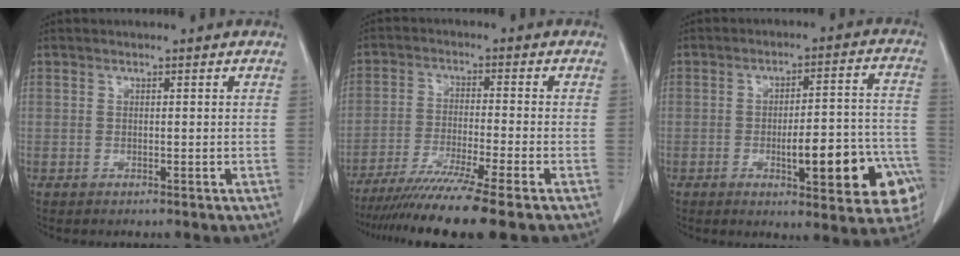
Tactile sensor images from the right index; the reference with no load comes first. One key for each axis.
{"total": 13.1, "fx": -10.4, "fy": -1.8, "fz": 7.8, "tx": -0.120, "ty": -0.043, "tz": -0.166}
{"total": 15.4, "fx": -5.5, "fy": 4.0, "fz": 13.8, "tx": -0.121, "ty": 0.030, "tz": -0.060}